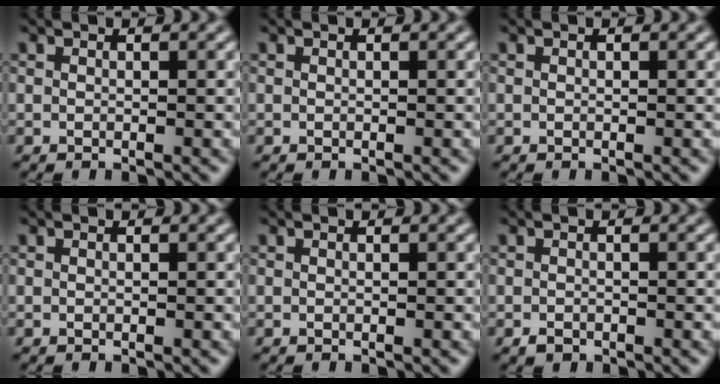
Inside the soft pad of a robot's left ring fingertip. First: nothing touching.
{"total": 0.0}
{"total": 0.0}
{"total": 0.0}
{"total": 0.0}
{"total": 0.8, "force": [-0.5, 0.6, 0.3], "torque": [-0.003, -0.003, -0.009]}